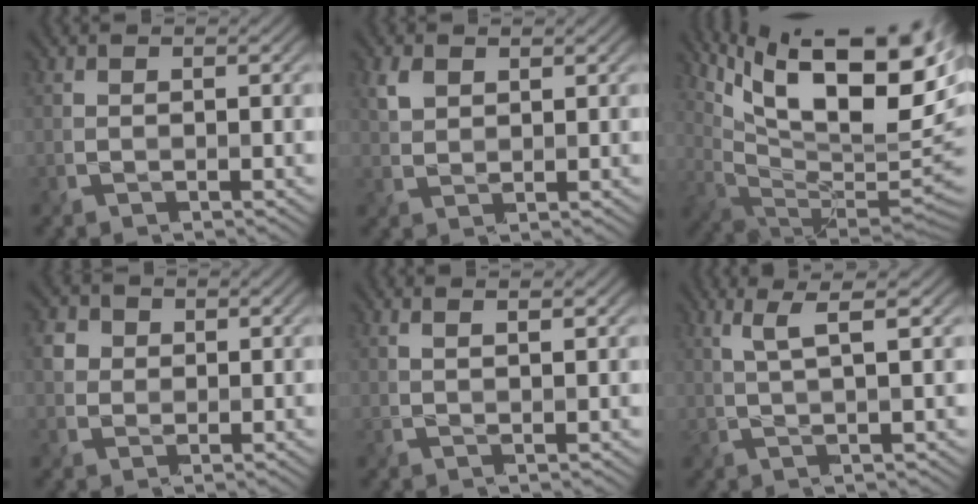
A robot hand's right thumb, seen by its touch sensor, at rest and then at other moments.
{"total": 2.4, "force": [1.4, 1.5, 1.2], "torque": [-0.037, 0.000, 0.032]}
{"total": 17.7, "force": [8.5, 6.8, 14.0], "torque": [-0.221, 0.017, 0.146]}
{"total": 2.6, "force": [0.8, 2.4, 0.7], "torque": [-0.027, 0.003, 0.016]}
{"total": 2.4, "force": [1.5, 0.7, 1.7], "torque": [-0.014, 0.002, 0.014]}
{"total": 3.8, "force": [1.6, 0.3, 3.4], "torque": [-0.066, 0.005, 0.035]}